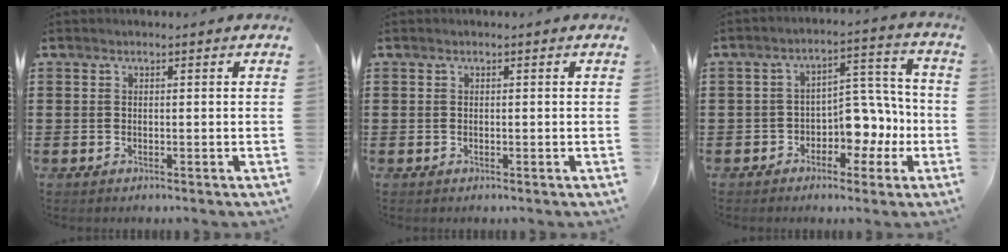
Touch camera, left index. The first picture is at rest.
{"total": 0.0}
{"total": 7.2, "force": [-2.3, 4.9, 4.7], "torque": [-0.080, 0.013, -0.044]}